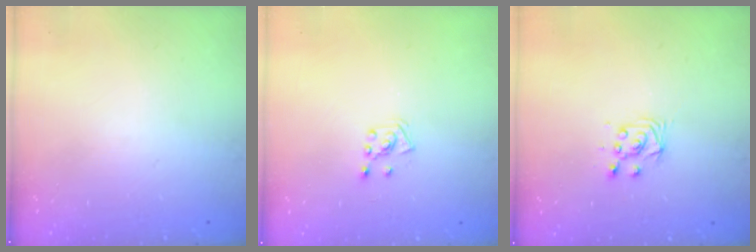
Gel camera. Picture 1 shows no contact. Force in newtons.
{"total": 3.8, "press": 3.8, "slide": 0.4}
{"total": 6.1, "press": 6.1, "slide": 0.5}